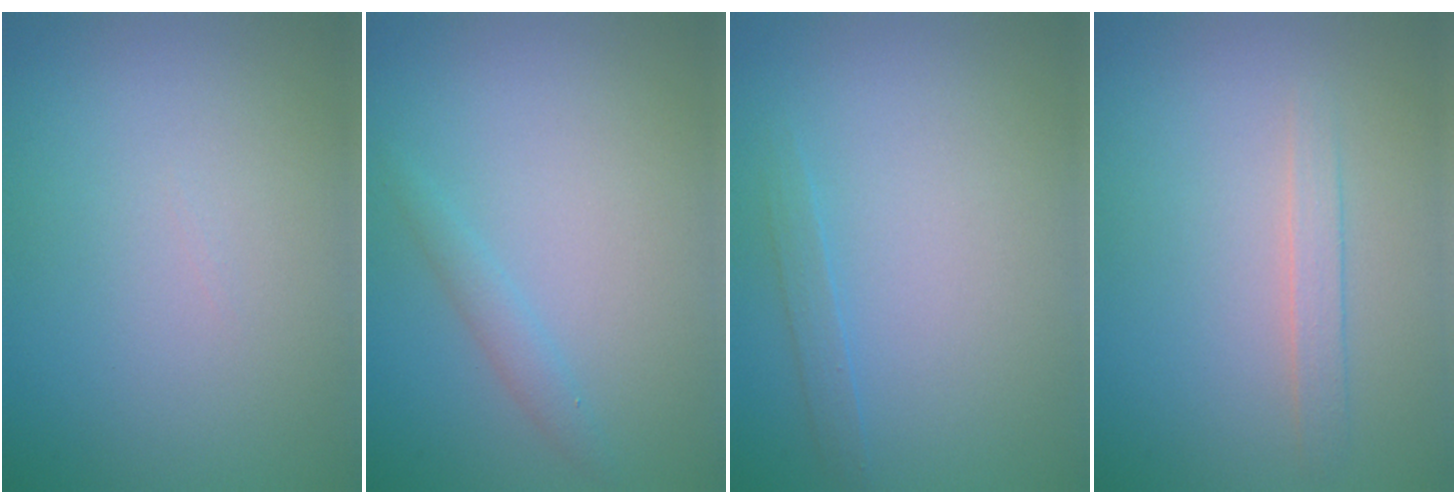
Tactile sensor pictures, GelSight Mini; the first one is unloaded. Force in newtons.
{"total": 1.3, "press": 1.3, "slide": 0.0}
{"total": 1.0, "press": 1.0, "slide": 0.1}
{"total": 1.5, "press": 1.5, "slide": 0.1}